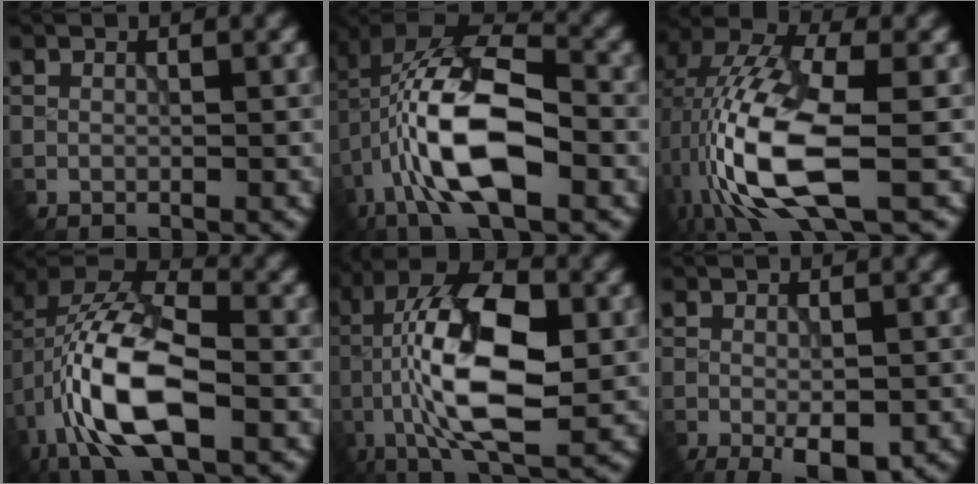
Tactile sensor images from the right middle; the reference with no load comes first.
{"total": 13.1, "force": [-3.0, 5.9, 11.4], "torque": [-0.213, 0.014, -0.067]}
{"total": 11.9, "force": [-2.7, 4.5, 10.7], "torque": [-0.229, 0.003, -0.052]}
{"total": 12.1, "force": [-2.9, 5.8, 10.2], "torque": [-0.201, 0.010, -0.065]}
{"total": 11.9, "force": [-1.8, 4.6, 10.8], "torque": [-0.202, 0.014, -0.037]}
{"total": 3.9, "force": [-1.8, 1.3, 3.2], "torque": [-0.050, -0.009, -0.024]}